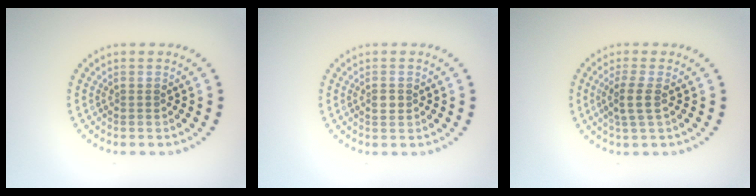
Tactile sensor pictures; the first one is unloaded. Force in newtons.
{"total": 1.0, "press": 0.9, "slide": 0.3}
{"total": 2.3, "press": 1.9, "slide": 1.3}